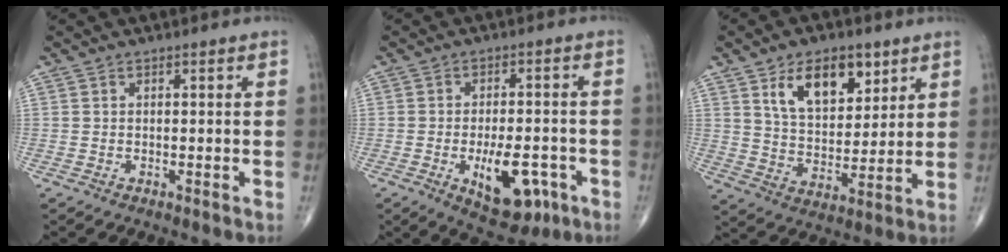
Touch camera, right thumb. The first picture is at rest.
{"total": 11.2, "force": [-4.1, 5.4, 8.9], "torque": [-0.112, 0.009, -0.050]}
{"total": 13.3, "force": [6.7, 7.4, 8.8], "torque": [-0.112, -0.036, 0.122]}